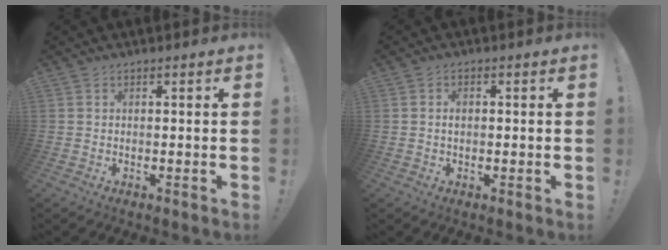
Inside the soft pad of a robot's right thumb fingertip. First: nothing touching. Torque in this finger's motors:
{"motor_torque": [0.24, -0.38, -0.03, 0.19, -0.01]}